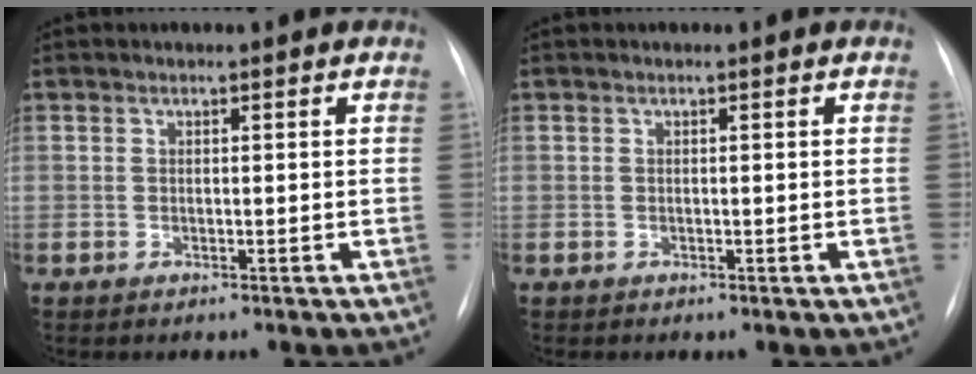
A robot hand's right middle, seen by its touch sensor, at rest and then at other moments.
{"total": 0.0}